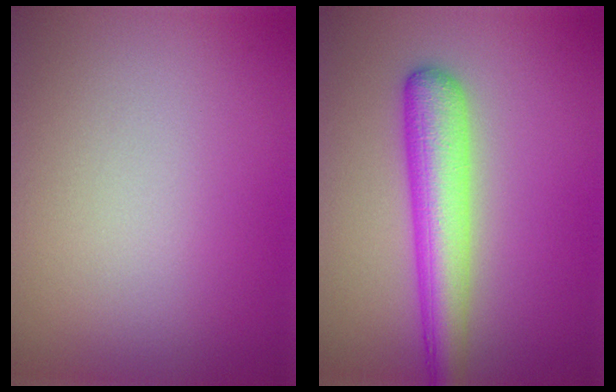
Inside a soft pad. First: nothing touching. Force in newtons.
{"total": 5.3, "press": 5.3, "slide": 0.2}